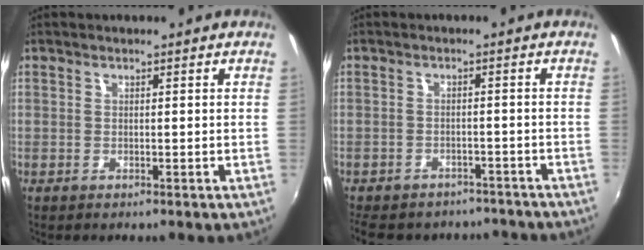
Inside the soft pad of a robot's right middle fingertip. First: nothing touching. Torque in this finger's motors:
{"motor_torque": [1.04, -1.10, 0.32, 0.14]}